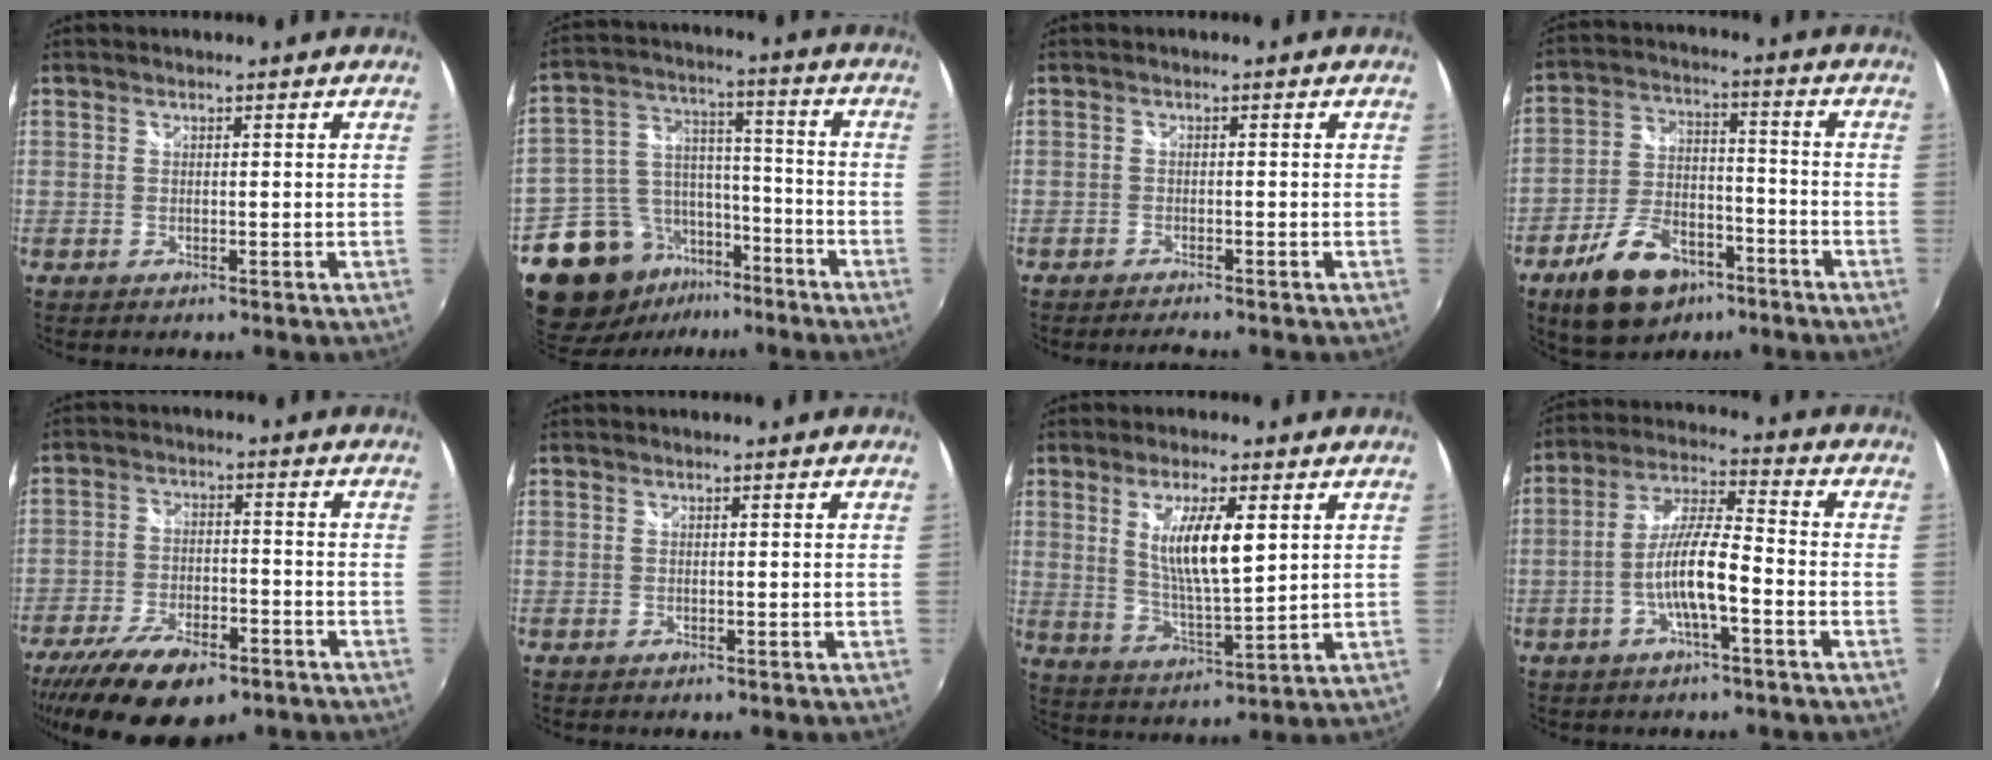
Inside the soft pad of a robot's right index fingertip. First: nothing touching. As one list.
[{"total": 16.0, "force": [-9.6, 11.0, 6.4], "torque": [-0.150, 0.044, -0.144]}, {"total": 2.2, "force": [-2.1, 0.2, 0.7], "torque": [-0.023, -0.010, -0.039]}, {"total": 14.8, "force": [-9.0, 8.3, 8.3], "torque": [-0.173, 0.007, -0.144]}, {"total": 17.0, "force": [-11.1, 7.5, 10.5], "torque": [-0.226, -0.034, -0.183]}, {"total": 0.0}, {"total": 10.0, "force": [3.1, 2.2, 9.3], "torque": [-0.168, -0.009, 0.062]}, {"total": 9.1, "force": [-3.5, 1.5, 8.3], "torque": [-0.169, 0.006, -0.063]}]